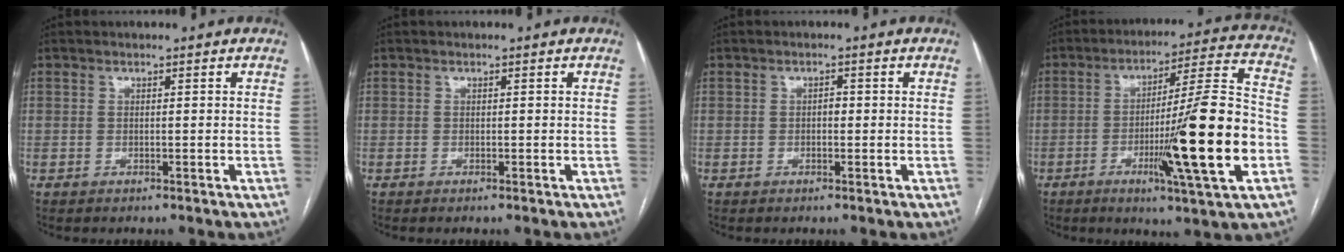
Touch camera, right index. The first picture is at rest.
{"total": 0.0}
{"total": 1.0, "force": [-0.1, 0.6, 0.8], "torque": [-0.010, 0.003, -0.004]}
{"total": 19.0, "force": [-4.9, -0.5, 18.4], "torque": [-0.286, -0.011, -0.081]}